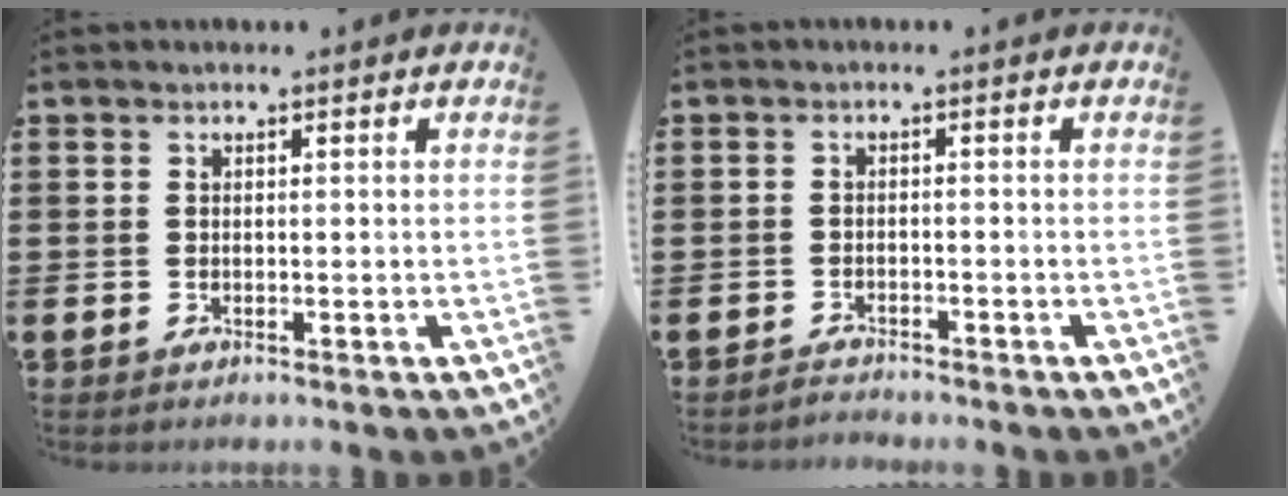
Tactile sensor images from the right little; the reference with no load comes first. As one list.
[{"total": 1.3, "force": [-1.3, 0.0, -0.1], "torque": [-0.003, 0.002, -0.027]}]